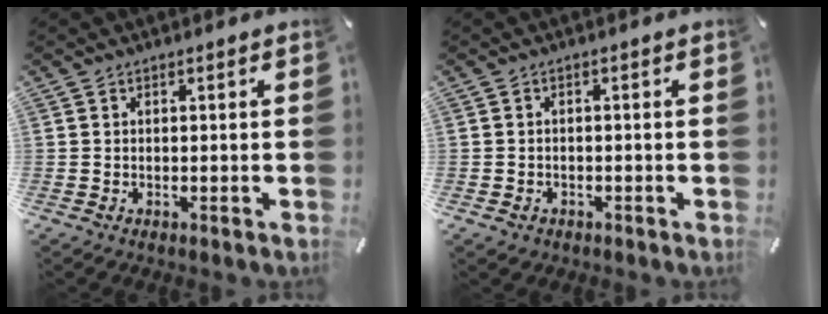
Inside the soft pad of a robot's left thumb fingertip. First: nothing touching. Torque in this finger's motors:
{"motor_torque": [-0.03, -0.05, 0.13, 0.11, -0.02]}